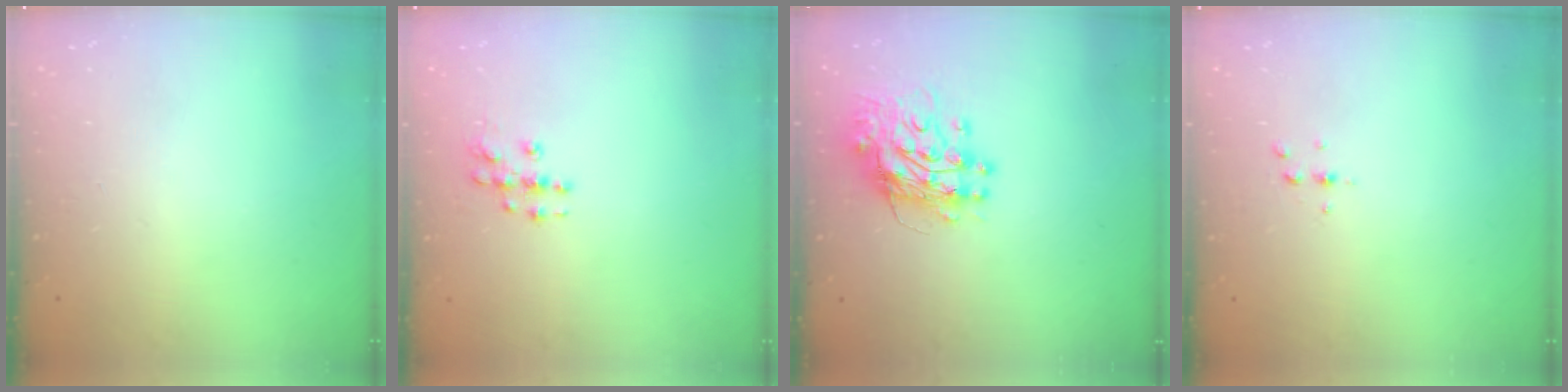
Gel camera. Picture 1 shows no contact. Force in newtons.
{"total": 5.4, "press": 5.4, "slide": 0.5}
{"total": 11.4, "press": 11.4, "slide": 1.0}
{"total": 2.6, "press": 2.6, "slide": 0.3}